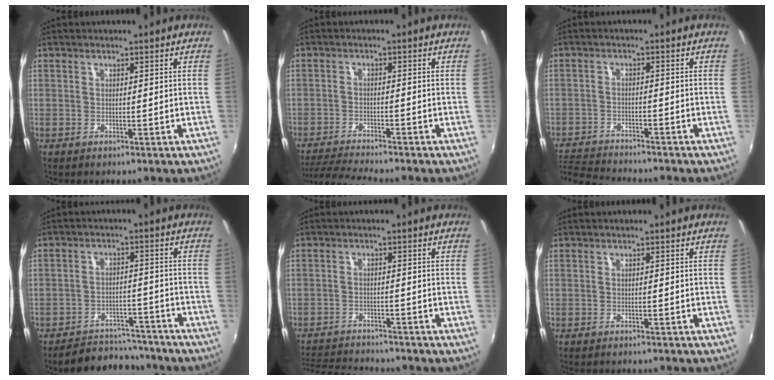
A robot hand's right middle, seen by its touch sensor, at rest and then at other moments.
{"total": 7.3, "force": [-6.9, -0.6, 2.4], "torque": [-0.069, -0.018, -0.125]}
{"total": 8.4, "force": [-8.0, 1.2, 2.1], "torque": [-0.067, -0.015, -0.142]}
{"total": 11.5, "force": [-10.4, 4.2, 2.7], "torque": [-0.068, 0.022, -0.135]}
{"total": 9.7, "force": [-9.1, 2.0, 2.6], "torque": [-0.077, -0.002, -0.149]}
{"total": 3.0, "force": [-2.8, 0.6, 1.0], "torque": [-0.026, -0.013, -0.042]}